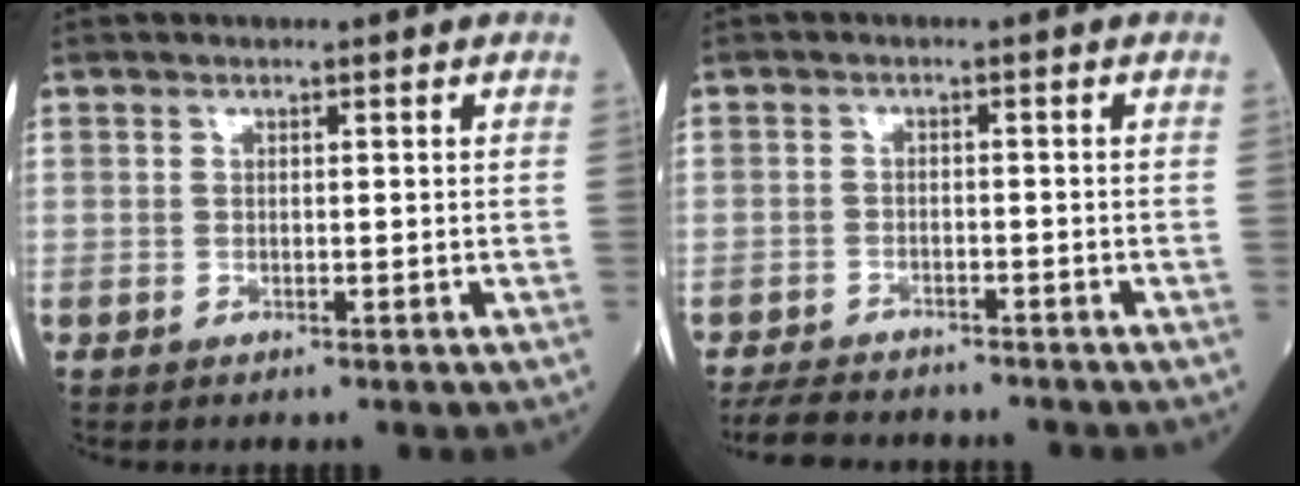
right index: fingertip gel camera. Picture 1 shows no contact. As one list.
[{"total": 11.7, "force": [-10.9, 2.7, 3.2], "torque": [-0.060, 0.002, -0.164]}]